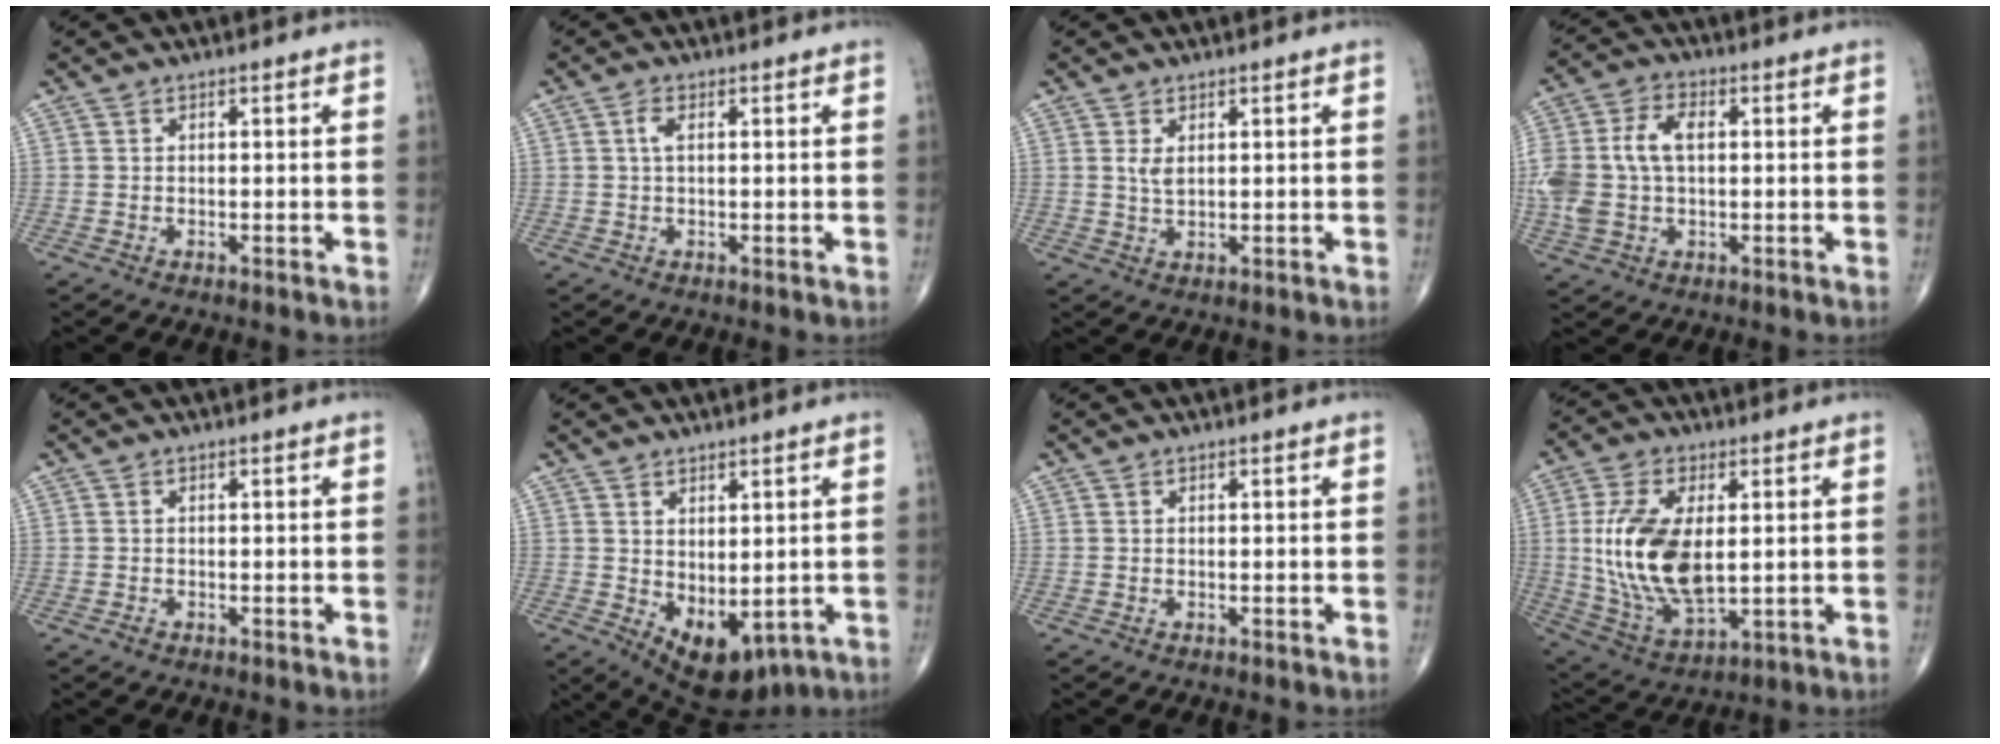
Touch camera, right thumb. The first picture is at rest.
{"total": 2.0, "force": [0.4, 0.8, 1.8], "torque": [-0.042, 0.003, 0.007]}
{"total": 2.3, "force": [0.8, 1.1, 1.8], "torque": [-0.034, -0.007, 0.020]}
{"total": 12.5, "force": [0.9, 7.8, 9.8], "torque": [-0.225, 0.019, 0.018]}
{"total": 0.6, "force": [-0.4, 0.4, 0.2], "torque": [-0.004, 0.000, -0.010]}
{"total": 9.3, "force": [-1.3, 5.1, 7.7], "torque": [-0.098, -0.008, 0.009]}
{"total": 0.0}
{"total": 17.0, "force": [1.4, 8.7, 14.5], "torque": [-0.286, -0.016, 0.038]}